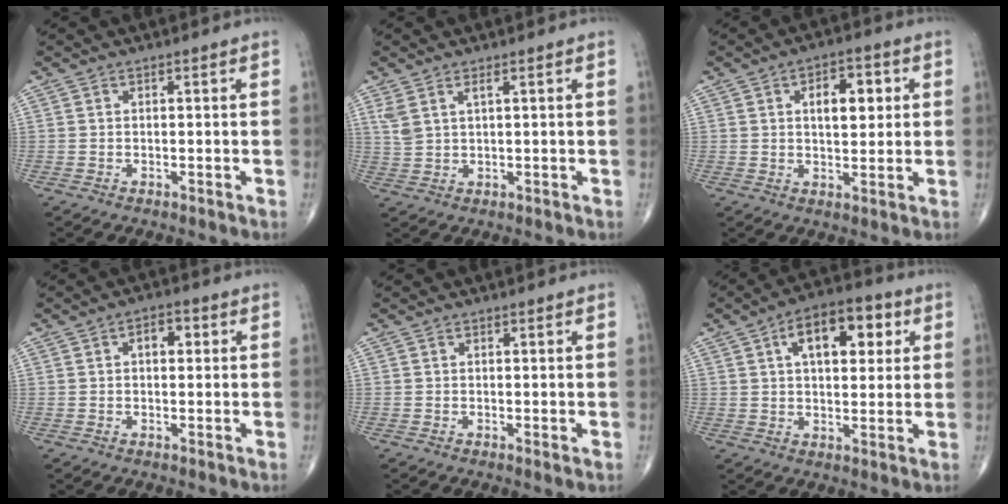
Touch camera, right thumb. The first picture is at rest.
{"total": 3.5, "force": [1.8, 1.1, 2.7], "torque": [-0.065, -0.002, 0.046]}
{"total": 7.8, "force": [2.1, 4.2, 6.3], "torque": [-0.066, -0.003, 0.030]}
{"total": 3.7, "force": [0.9, 2.2, 2.8], "torque": [-0.031, 0.009, 0.010]}
{"total": 0.6, "force": [0.1, 0.1, 0.6], "torque": [-0.014, -0.004, 0.000]}
{"total": 12.8, "force": [4.3, 6.7, 10.0], "torque": [-0.121, 0.010, 0.061]}